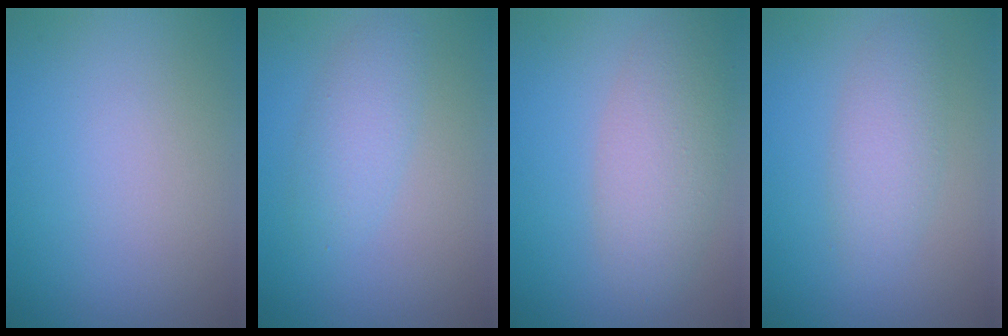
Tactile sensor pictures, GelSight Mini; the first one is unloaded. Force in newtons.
{"total": 2.7, "press": 2.7, "slide": 0.1}
{"total": 4.6, "press": 4.6, "slide": 0.2}
{"total": 2.9, "press": 2.9, "slide": 0.1}